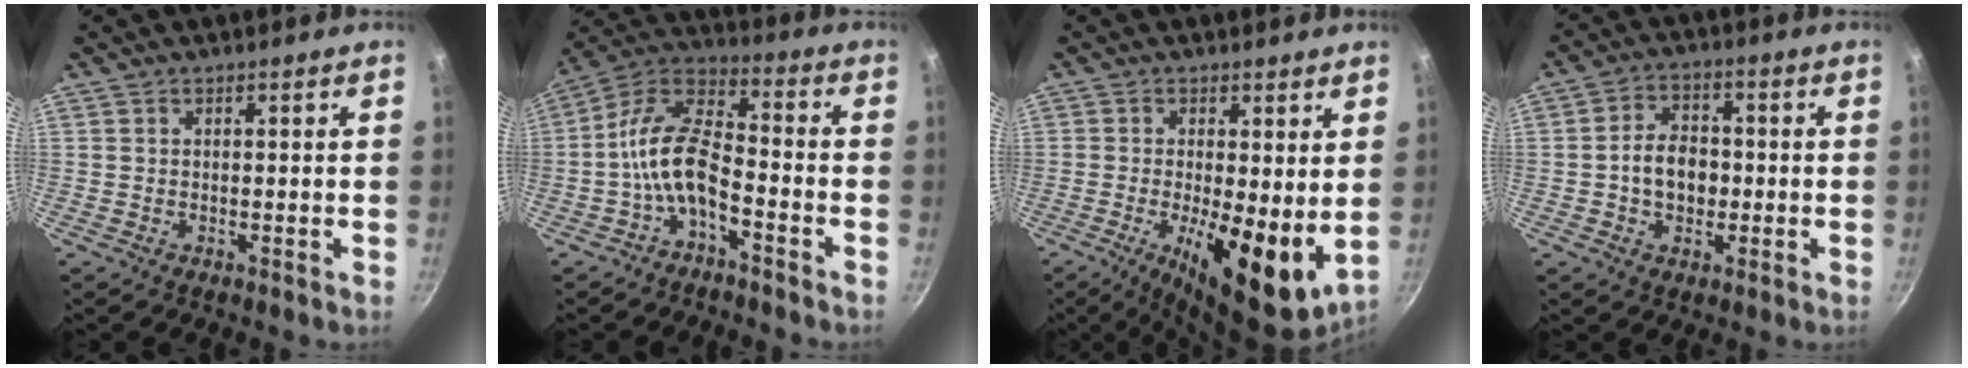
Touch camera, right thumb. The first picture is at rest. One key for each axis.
{"total": 11.0, "fx": -4.4, "fy": 5.3, "fz": 8.6, "tx": -0.166, "ty": 0.055, "tz": -0.098}
{"total": 13.7, "fx": -1.2, "fy": 4.8, "fz": 12.7, "tx": -0.173, "ty": -0.022, "tz": -0.012}
{"total": 7.8, "fx": -0.9, "fy": 5.6, "fz": 5.3, "tx": -0.067, "ty": 0.017, "tz": -0.022}